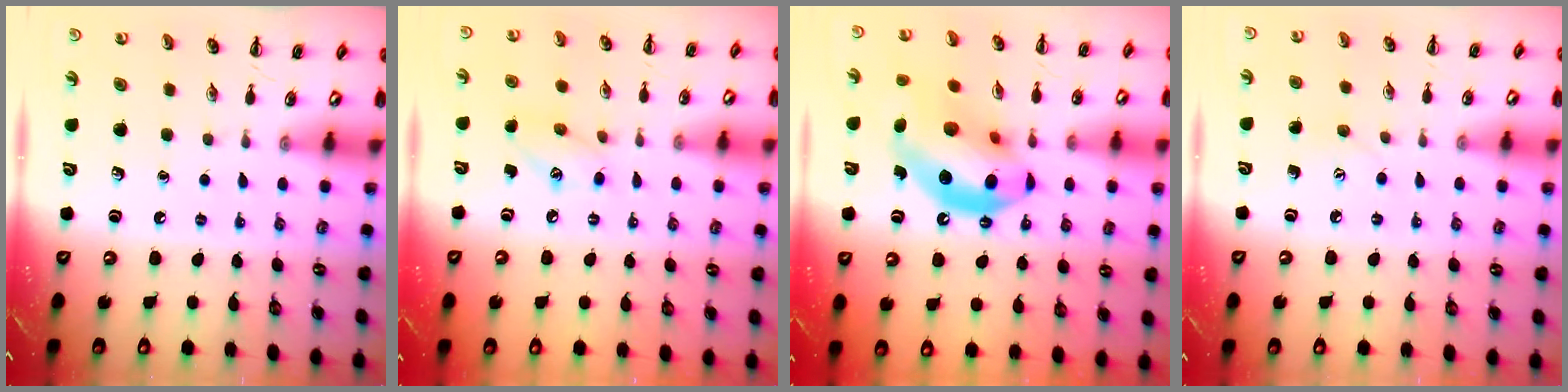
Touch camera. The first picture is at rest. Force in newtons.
{"total": 7.7, "press": 7.6, "slide": 0.7}
{"total": 18.0, "press": 17.5, "slide": 4.5}
{"total": 4.9, "press": 4.7, "slide": 1.2}